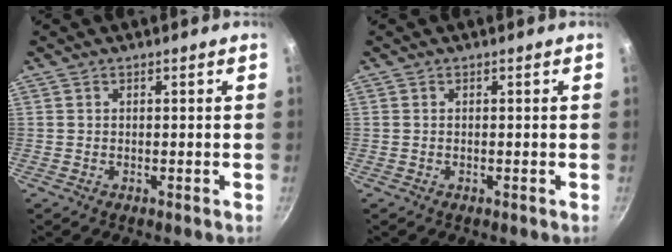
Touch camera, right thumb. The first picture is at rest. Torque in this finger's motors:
{"motor_torque": [-0.35, 0.01, -0.30, -0.15, -0.06]}